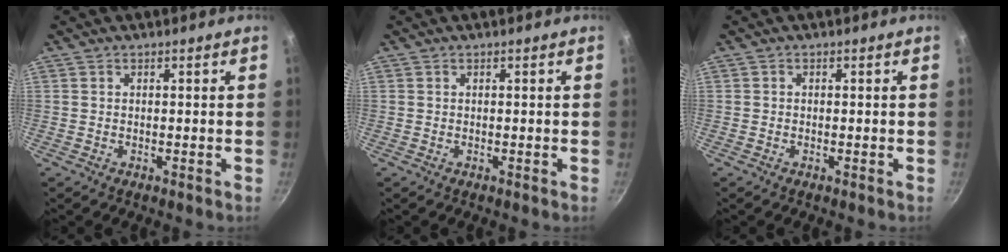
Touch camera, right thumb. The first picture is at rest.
{"total": 0.0}
{"total": 0.0}